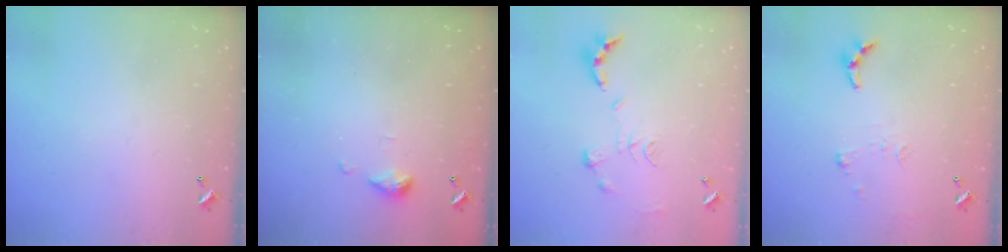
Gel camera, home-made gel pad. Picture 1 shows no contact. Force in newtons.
{"total": 5.6, "press": 5.5, "slide": 0.7}
{"total": 1.1, "press": 1.0, "slide": 0.4}
{"total": 6.2, "press": 6.2, "slide": 0.4}